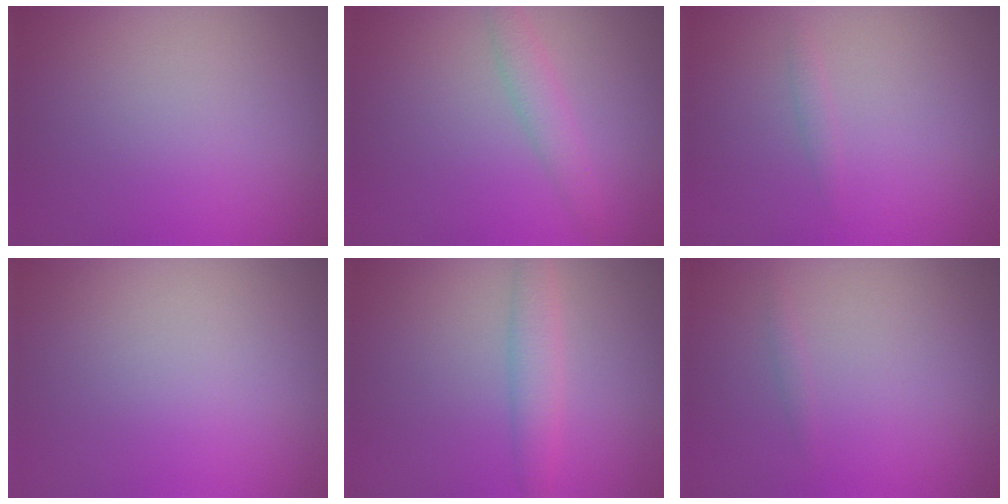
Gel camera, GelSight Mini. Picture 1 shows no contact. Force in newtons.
{"total": 2.1, "press": 2.1, "slide": 0.1}
{"total": 0.8, "press": 0.8, "slide": 0.1}
{"total": 0.0}
{"total": 2.8, "press": 2.8, "slide": 0.1}
{"total": 0.6, "press": 0.5, "slide": 0.0}